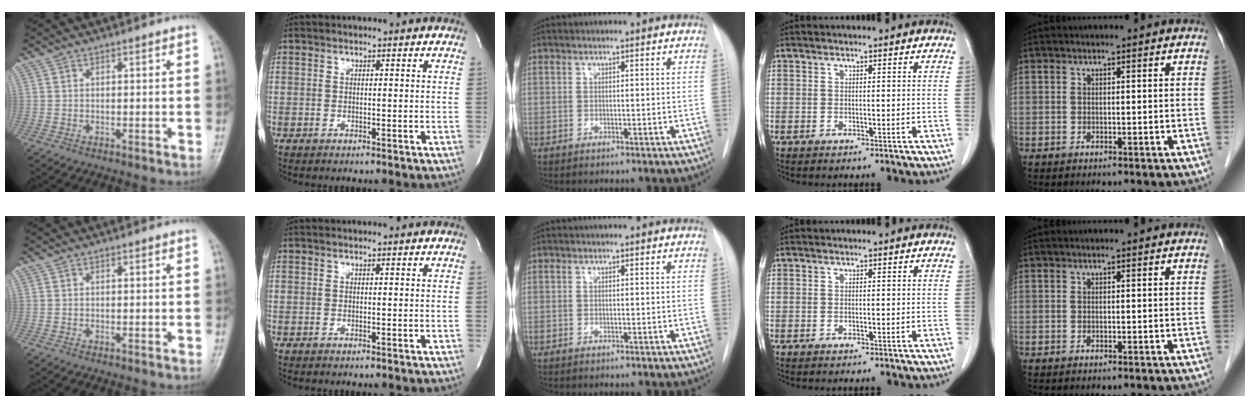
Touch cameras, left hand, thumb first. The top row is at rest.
{}